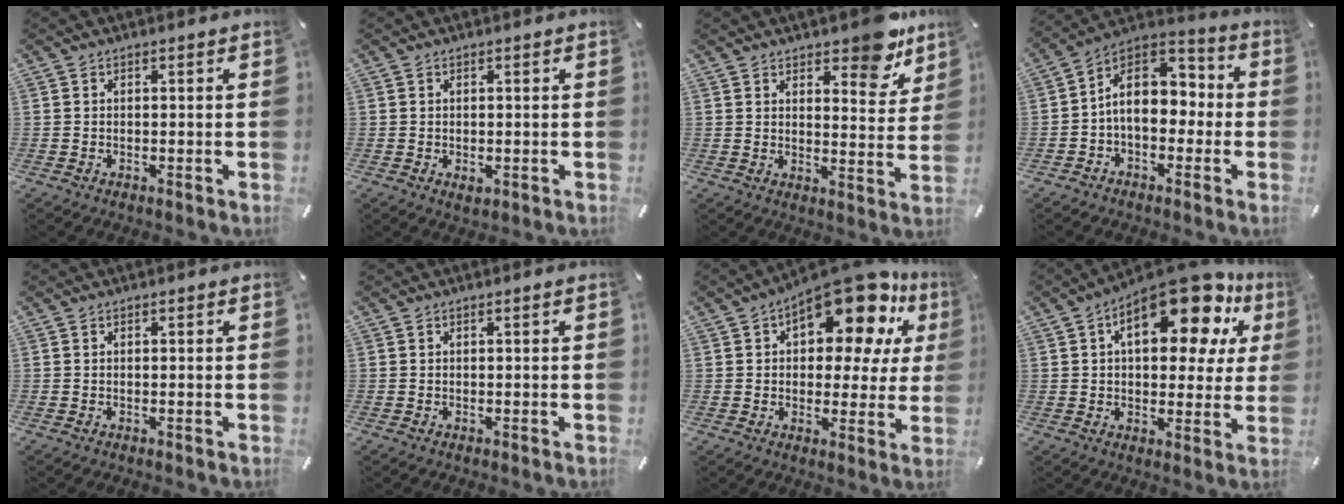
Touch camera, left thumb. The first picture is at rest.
{"total": 1.1, "force": [-0.2, 0.9, 0.7], "torque": [-0.013, 0.002, -0.002]}
{"total": 10.2, "force": [8.0, 4.3, 4.6], "torque": [-0.035, -0.063, 0.136]}
{"total": 11.3, "force": [0.0, 8.6, 7.3], "torque": [-0.115, 0.002, -0.001]}
{"total": 0.0}
{"total": 0.0}
{"total": 18.8, "force": [10.7, 8.4, 12.9], "torque": [-0.184, -0.071, 0.177]}
{"total": 19.4, "force": [9.6, 9.3, 14.1], "torque": [-0.201, -0.050, 0.154]}